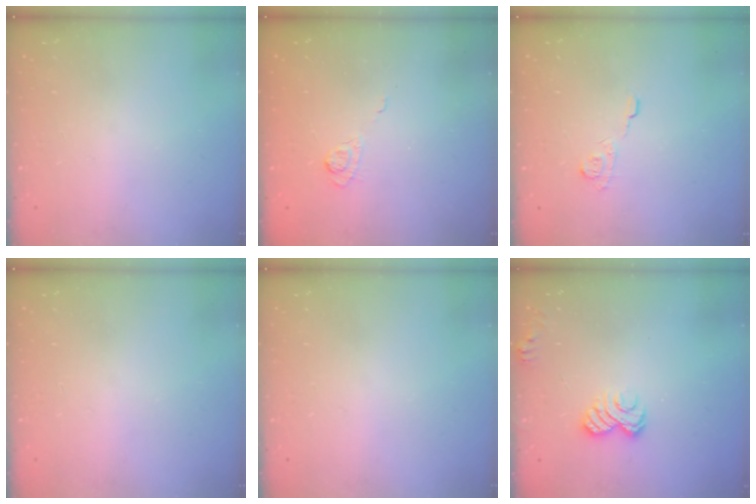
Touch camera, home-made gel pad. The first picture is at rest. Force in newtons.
{"total": 3.2, "press": 2.8, "slide": 1.5}
{"total": 6.2, "press": 6.2, "slide": 0.5}
{"total": 0.0}
{"total": 0.0}
{"total": 6.0, "press": 5.8, "slide": 1.3}